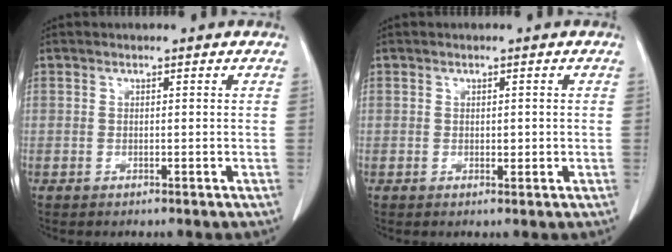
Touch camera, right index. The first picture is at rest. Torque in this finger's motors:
{"motor_torque": [0.03, 0.27, 0.05, 0.07]}